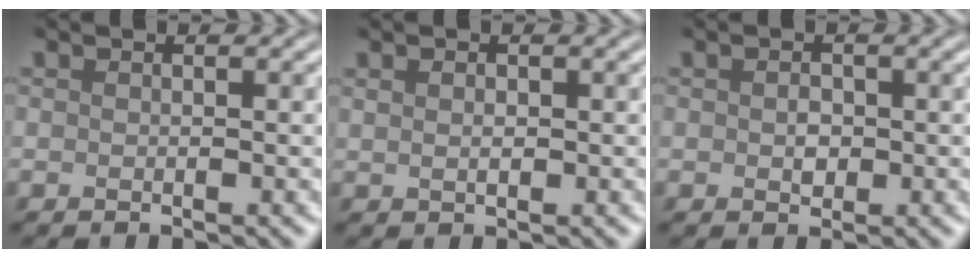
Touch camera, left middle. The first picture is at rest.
{"total": 0.8, "force": [0.2, 0.5, 0.5], "torque": [-0.012, 0.001, 0.007]}
{"total": 1.2, "force": [0.0, 0.9, 0.8], "torque": [-0.015, 0.002, -0.001]}